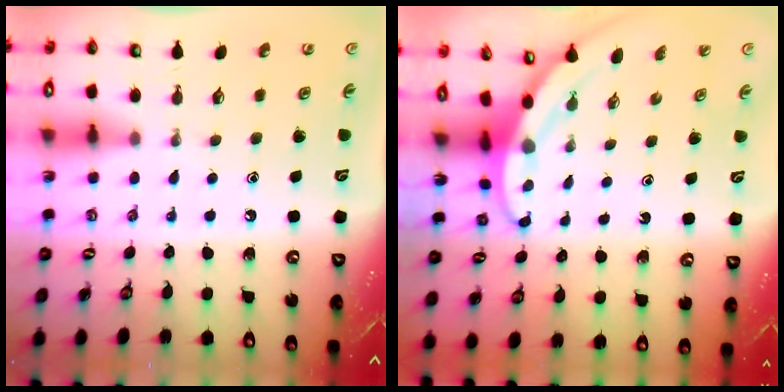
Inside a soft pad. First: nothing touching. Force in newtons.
{"total": 3.4, "press": 3.4, "slide": 0.1}